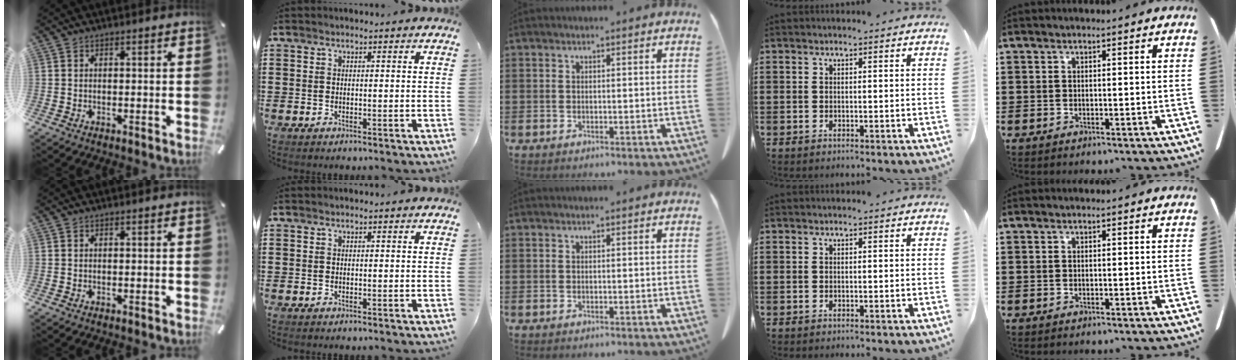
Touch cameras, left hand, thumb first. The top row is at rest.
{}